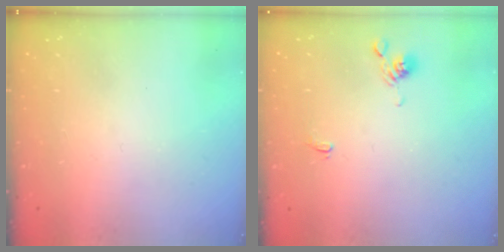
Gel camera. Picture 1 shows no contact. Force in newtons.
{"total": 1.1, "press": 1.0, "slide": 0.4}